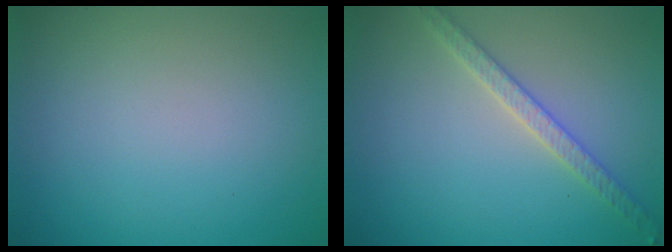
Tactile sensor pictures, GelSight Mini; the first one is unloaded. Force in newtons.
{"total": 2.9, "press": 2.8, "slide": 0.6}